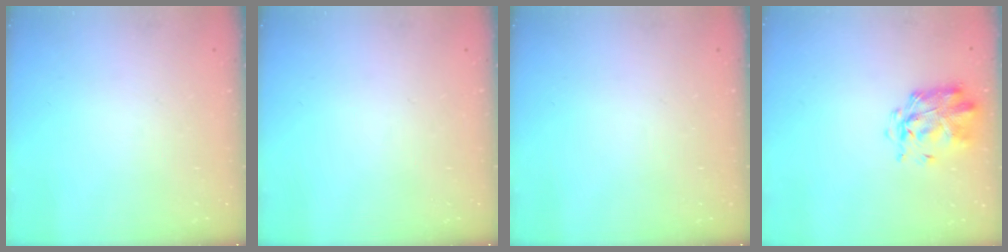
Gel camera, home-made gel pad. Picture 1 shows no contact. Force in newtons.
{"total": 0.0}
{"total": 0.0}
{"total": 2.8, "press": 2.7, "slide": 0.6}